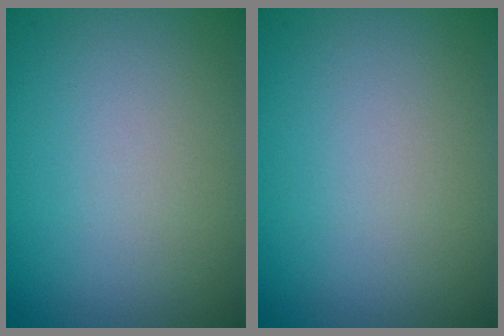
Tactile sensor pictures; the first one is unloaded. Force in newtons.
{"total": 0.0}